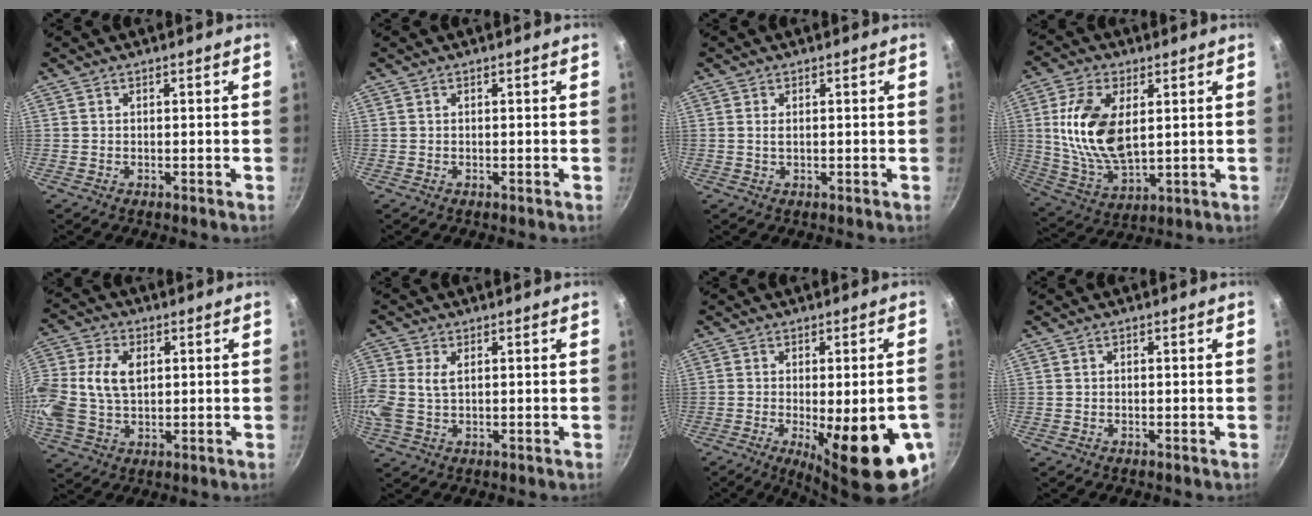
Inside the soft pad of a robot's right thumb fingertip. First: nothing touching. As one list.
[{"total": 0.0}, {"total": 1.2, "force": [0.2, 0.7, 1.0], "torque": [-0.019, 0.000, 0.003]}, {"total": 15.5, "force": [3.0, 8.5, 12.5], "torque": [-0.234, -0.014, 0.066]}, {"total": 16.9, "force": [2.5, 11.9, 11.8], "torque": [-0.274, 0.031, 0.044]}, {"total": 7.2, "force": [0.9, 4.6, 5.4], "torque": [-0.126, 0.007, 0.016]}, {"total": 19.4, "force": [-6.0, 5.8, 17.6], "torque": [-0.206, -0.008, -0.066]}, {"total": 0.5, "force": [0.1, 0.5, 0.2], "torque": [-0.002, 0.004, 0.001]}]